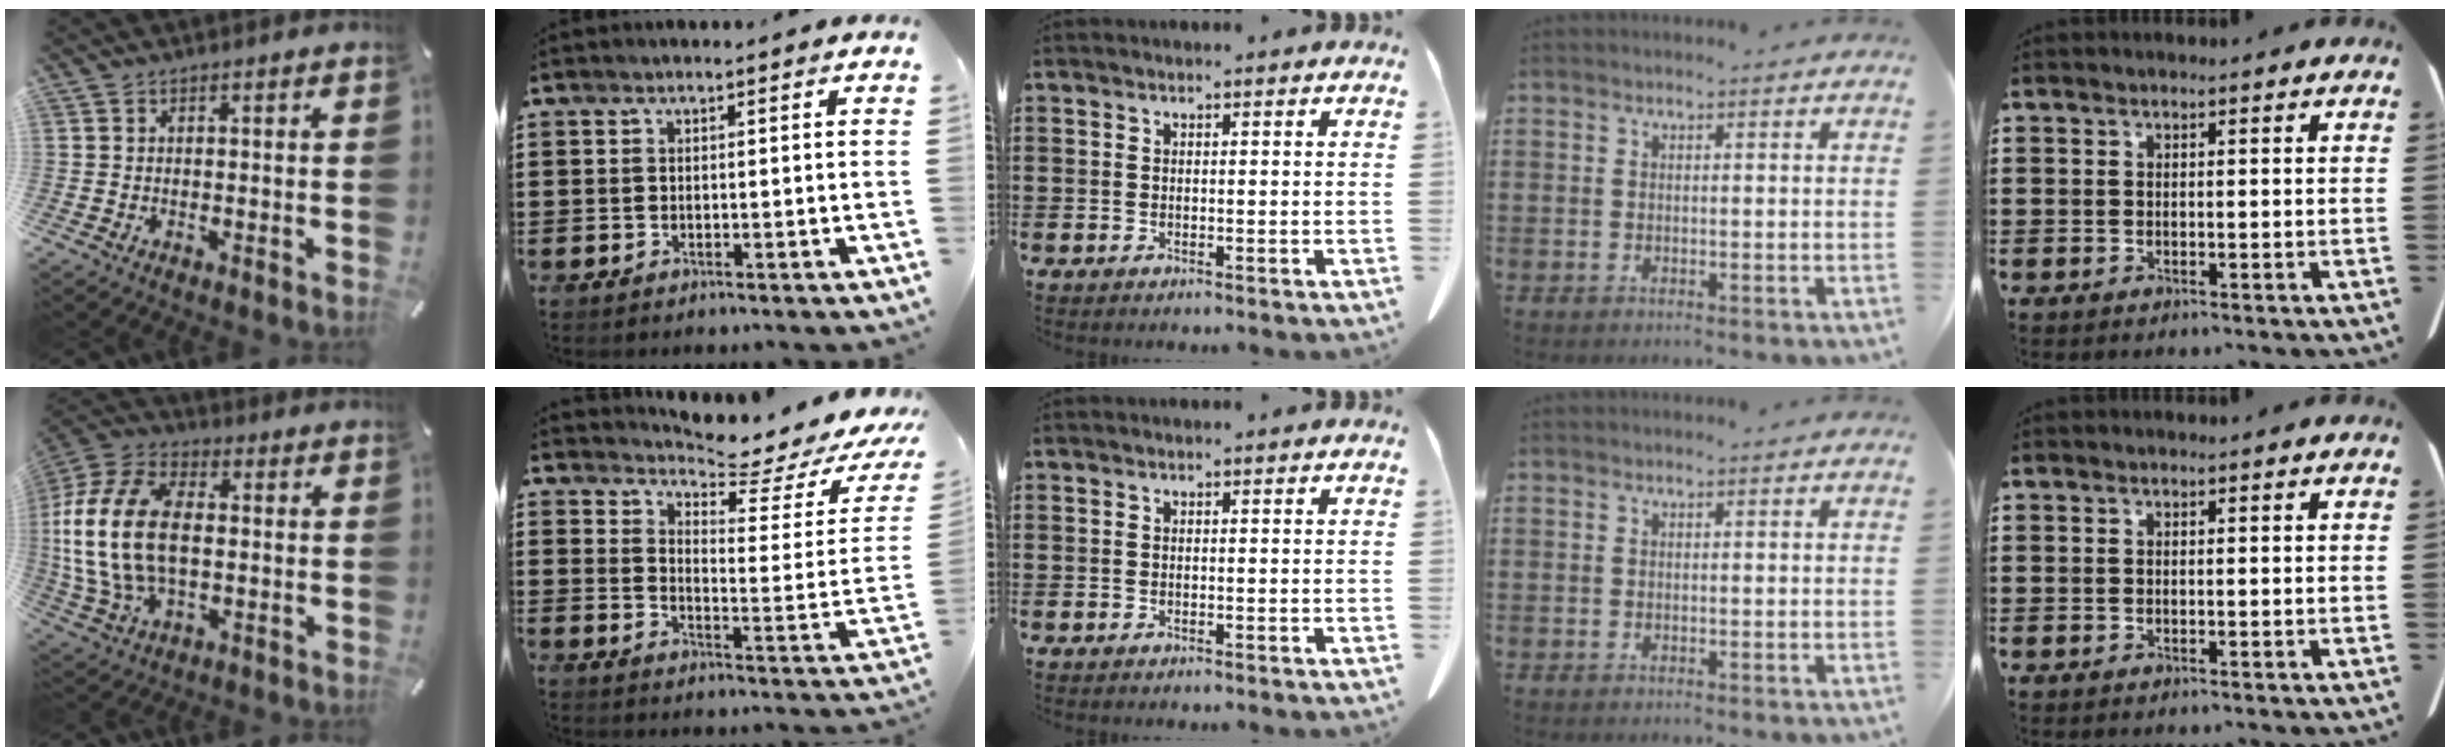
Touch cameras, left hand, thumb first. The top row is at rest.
{"thumb": {"total": 19.5, "force": [-0.3, 12.8, 14.7], "torque": [-0.338, 0.001, -0.013]}, "index": {"total": 4.8, "force": [4.4, -0.3, 1.9], "torque": [-0.038, -0.047, 0.065]}}